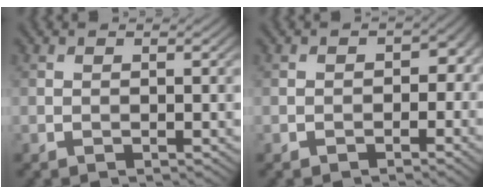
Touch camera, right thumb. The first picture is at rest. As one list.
[{"total": 2.5, "force": [-0.6, 2.1, 1.3], "torque": [-0.013, -0.007, -0.009]}]